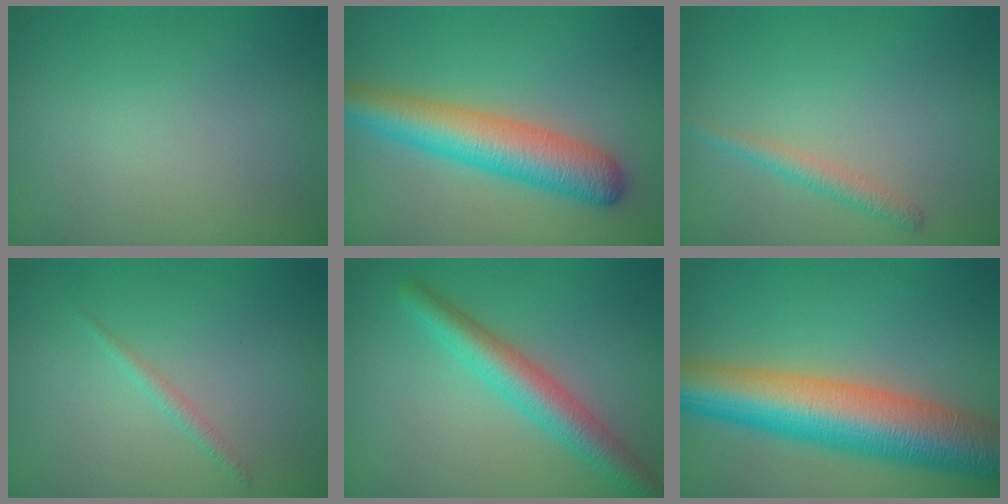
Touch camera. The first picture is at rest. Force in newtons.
{"total": 6.2, "press": 6.2, "slide": 0.1}
{"total": 1.5, "press": 1.5, "slide": 0.1}
{"total": 0.9, "press": 0.9, "slide": 0.1}
{"total": 4.3, "press": 4.3, "slide": 0.1}
{"total": 10.8, "press": 10.8, "slide": 0.3}